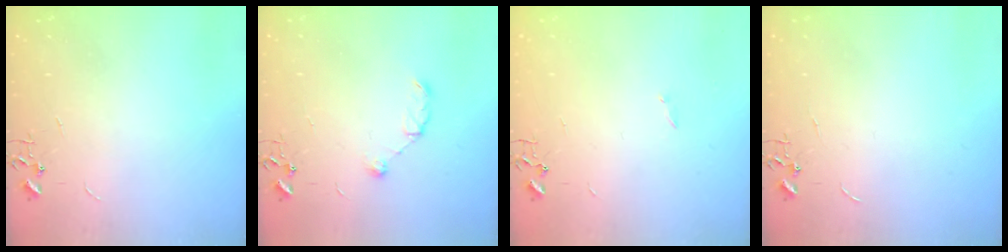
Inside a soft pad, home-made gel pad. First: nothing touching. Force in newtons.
{"total": 7.2, "press": 7.1, "slide": 0.7}
{"total": 0.8, "press": 0.8, "slide": 0.2}
{"total": 0.0}